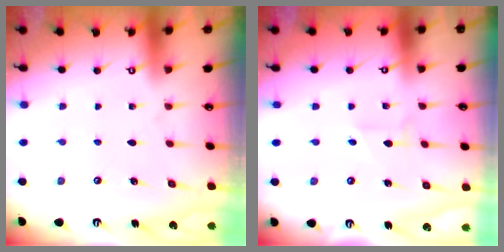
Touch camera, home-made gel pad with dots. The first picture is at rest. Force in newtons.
{"total": 2.8, "press": 2.6, "slide": 0.9}